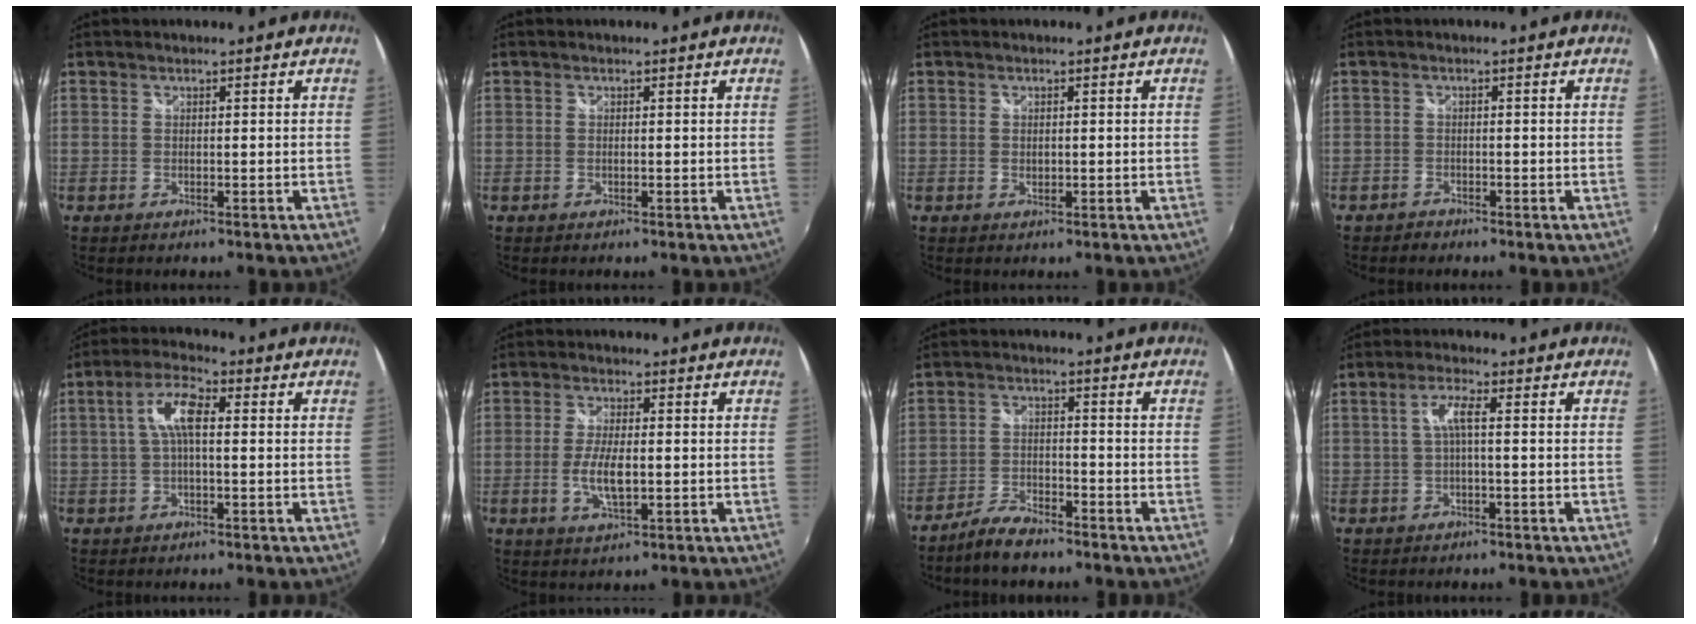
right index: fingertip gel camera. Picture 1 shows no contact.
{"total": 0.0}
{"total": 0.7, "force": [0.1, 0.6, 0.4], "torque": [-0.006, 0.000, 0.001]}
{"total": 1.5, "force": [-1.3, 0.8, 0.1], "torque": [-0.006, 0.004, -0.022]}
{"total": 6.5, "force": [0.6, 2.2, 6.1], "torque": [-0.120, 0.017, 0.010]}
{"total": 6.2, "force": [-1.1, 2.1, 5.7], "torque": [-0.117, -0.006, -0.019]}
{"total": 6.2, "force": [-5.2, 1.9, 2.9], "torque": [-0.077, 0.000, -0.098]}
{"total": 3.4, "force": [-0.1, 0.3, 3.4], "torque": [-0.068, 0.007, -0.001]}